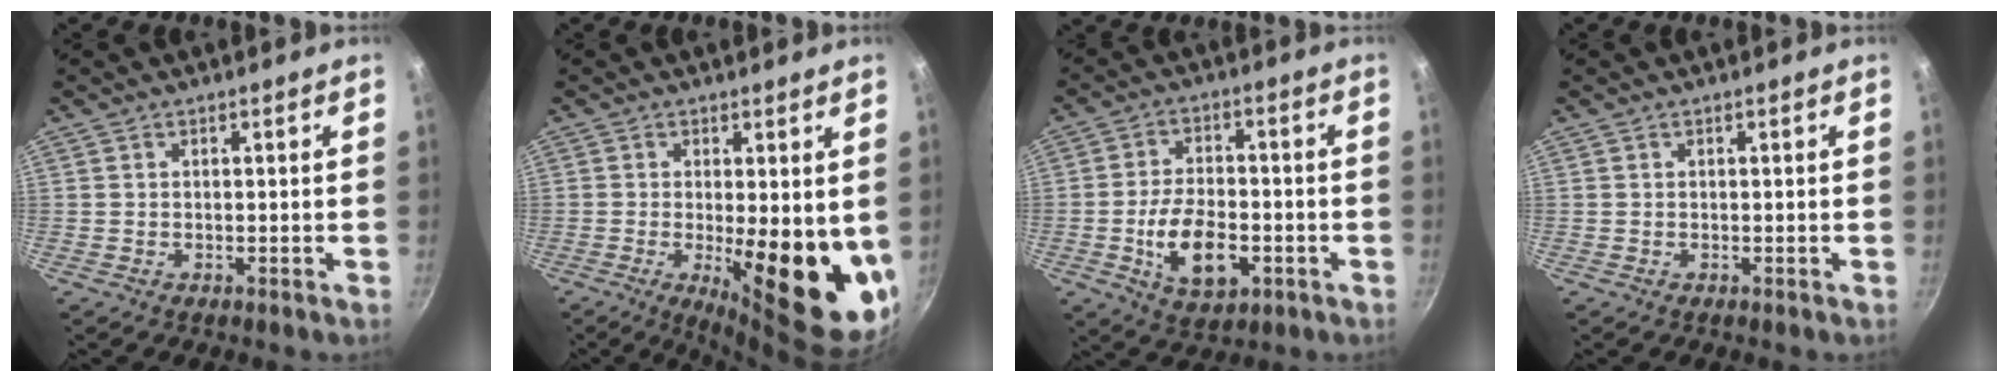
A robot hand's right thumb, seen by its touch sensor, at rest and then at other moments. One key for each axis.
{"total": 16.5, "fx": -1.5, "fy": 5.3, "fz": 15.5, "tx": -0.183, "ty": -0.032, "tz": -0.008}
{"total": 11.7, "fx": -3.4, "fy": 6.5, "fz": 9.2, "tx": -0.146, "ty": 0.013, "tz": -0.052}
{"total": 0.0}